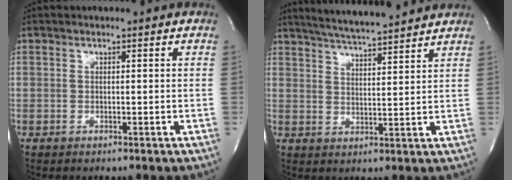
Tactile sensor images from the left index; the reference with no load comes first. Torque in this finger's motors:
{"motor_torque": [-0.01, 0.01, 0.39, 0.09]}